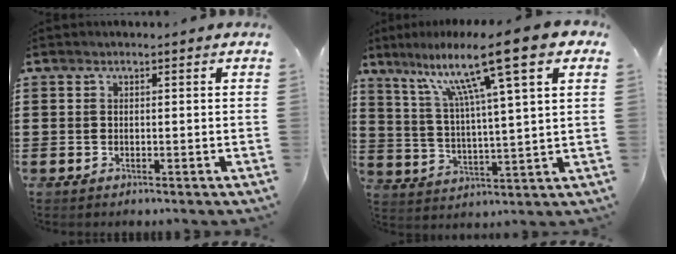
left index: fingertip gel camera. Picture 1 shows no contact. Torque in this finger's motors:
{"motor_torque": [1.56, -0.58, 1.05, 0.21]}